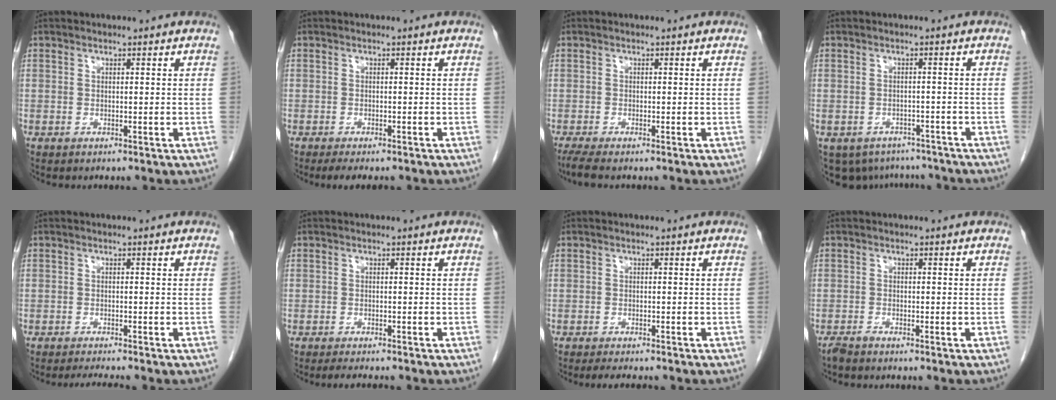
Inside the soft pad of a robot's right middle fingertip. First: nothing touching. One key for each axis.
{"total": 4.1, "fx": -3.2, "fy": 1.0, "fz": 2.2, "tx": -0.031, "ty": -0.011, "tz": -0.044}
{"total": 2.5, "fx": -1.9, "fy": 0.0, "fz": 1.5, "tx": -0.034, "ty": -0.009, "tz": -0.039}
{"total": 8.8, "fx": -7.0, "fy": 5.0, "fz": 1.6, "tx": -0.026, "ty": 0.005, "tz": -0.084}
{"total": 2.5, "fx": -2.2, "fy": -0.6, "fz": 0.9, "tx": -0.020, "ty": -0.011, "tz": -0.038}
{"total": 3.4, "fx": -3.0, "fy": 0.4, "fz": 1.6, "tx": -0.025, "ty": -0.008, "tz": -0.041}
{"total": 4.2, "fx": -3.6, "fy": 0.7, "fz": 2.0, "tx": -0.028, "ty": -0.009, "tz": -0.048}
{"total": 1.1, "fx": -1.0, "fy": 0.0, "fz": 0.4, "tx": -0.013, "ty": -0.002, "tz": -0.020}